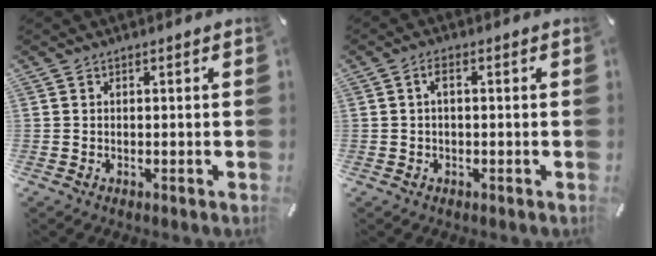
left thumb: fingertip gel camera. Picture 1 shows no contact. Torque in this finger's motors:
{"motor_torque": [-0.20, -0.36, 0.06, 0.25, 0.03]}